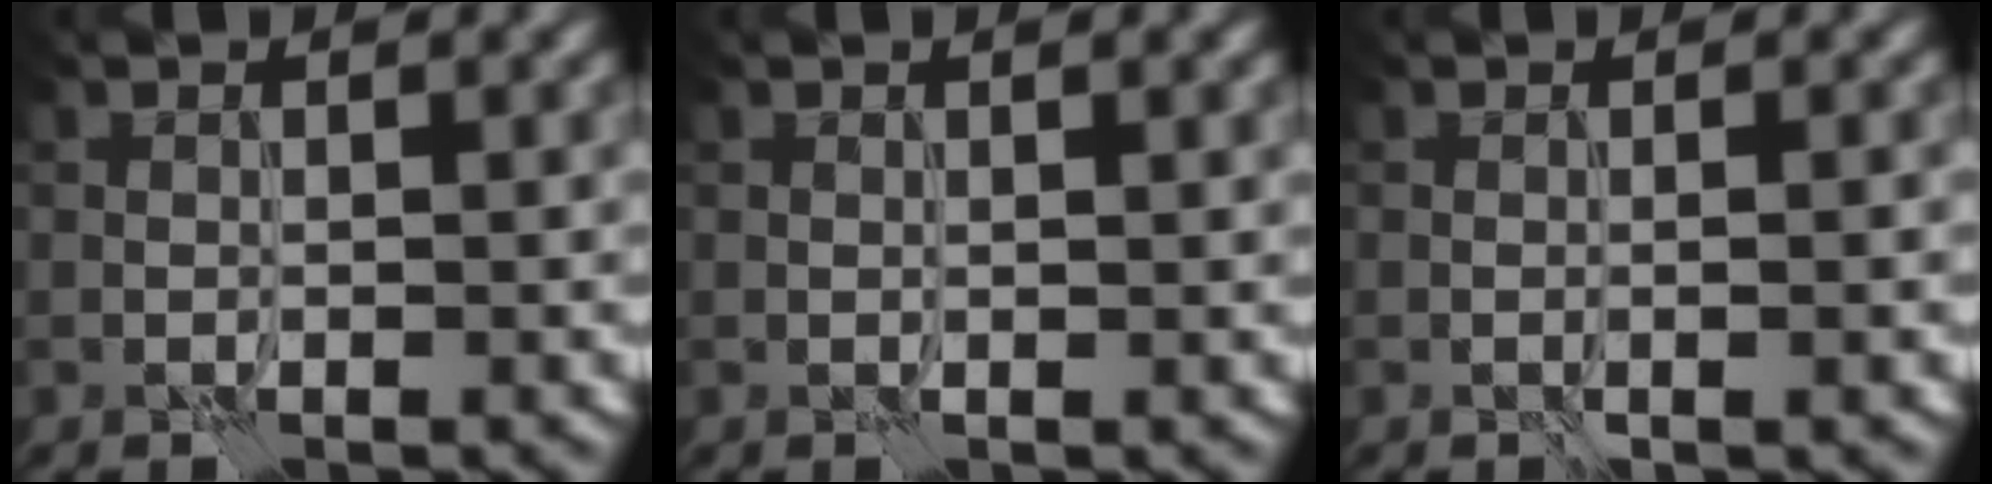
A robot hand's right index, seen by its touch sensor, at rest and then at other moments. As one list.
[{"total": 0.8, "force": [0.5, 0.1, 0.5], "torque": [-0.009, -0.001, 0.006]}, {"total": 1.3, "force": [-0.2, 0.3, 1.2], "torque": [-0.012, -0.001, -0.004]}]